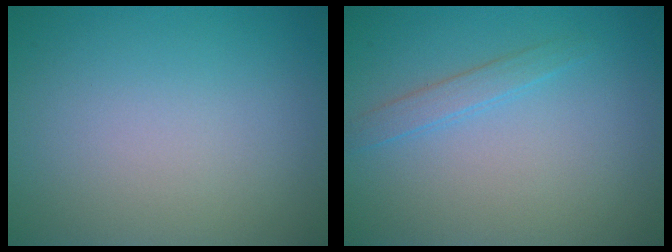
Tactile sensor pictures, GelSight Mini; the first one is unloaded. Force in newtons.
{"total": 1.5, "press": 1.5, "slide": 0.1}